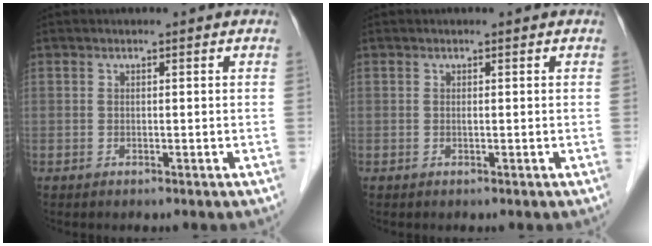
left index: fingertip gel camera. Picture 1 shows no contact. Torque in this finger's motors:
{"motor_torque": [-0.14, 0.18, -0.01, -0.01]}